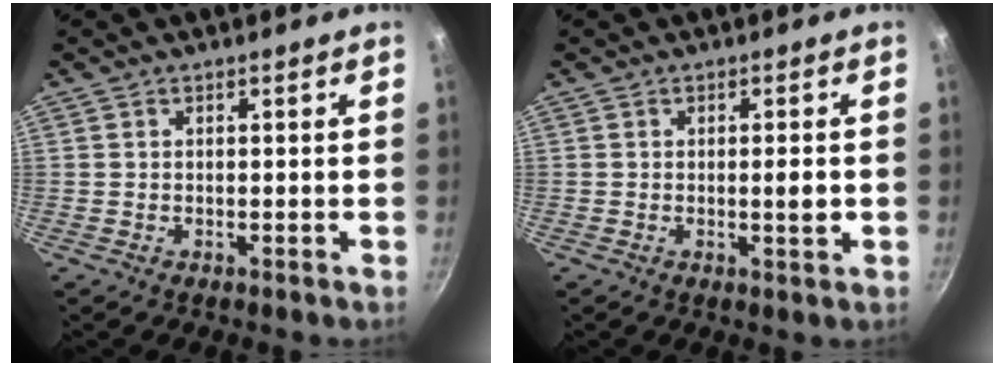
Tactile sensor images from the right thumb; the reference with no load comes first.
{"total": 2.9, "force": [-0.3, 0.6, 2.8], "torque": [-0.040, -0.002, -0.004]}